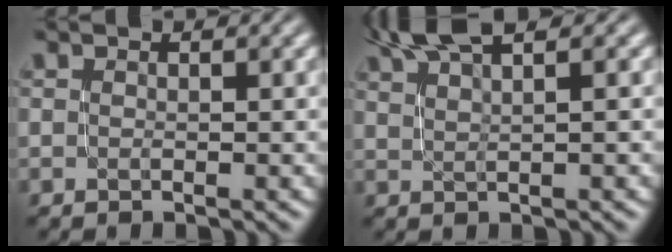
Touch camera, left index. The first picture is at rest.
{"total": 4.0, "force": [3.2, 0.6, 2.4], "torque": [-0.032, 0.012, 0.053]}